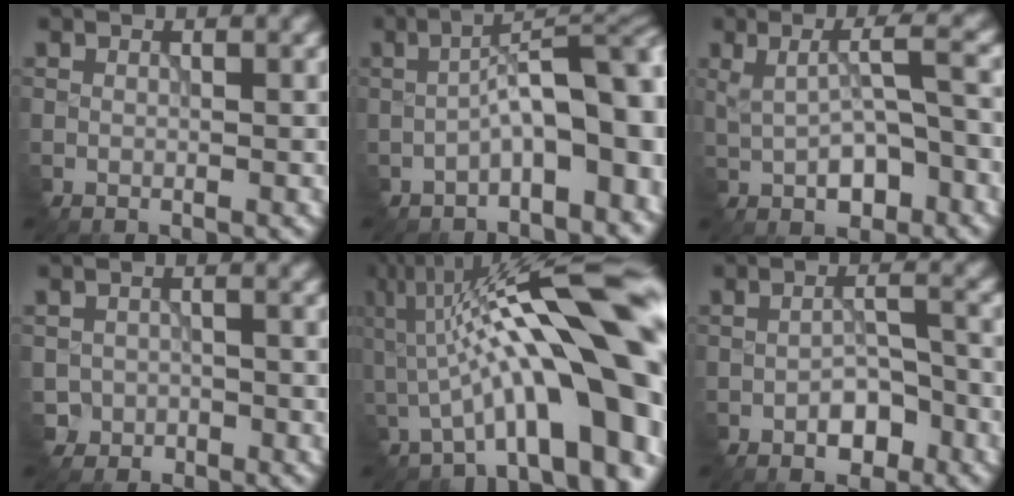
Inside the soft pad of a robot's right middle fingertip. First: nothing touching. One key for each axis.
{"total": 9.5, "fx": -1.9, "fy": 3.6, "fz": 8.6, "tx": -0.122, "ty": 0.016, "tz": -0.029}
{"total": 4.4, "fx": 0.0, "fy": 1.4, "fz": 4.2, "tx": -0.067, "ty": 0.006, "tz": 0.003}
{"total": 1.7, "fx": -1.0, "fy": 1.3, "fz": -0.3, "tx": 0.005, "ty": 0.000, "tz": -0.014}
{"total": 17.4, "fx": 1.2, "fy": 5.0, "fz": 16.6, "tx": -0.237, "ty": 0.041, "tz": 0.027}
{"total": 3.1, "fx": -1.8, "fy": 1.4, "fz": 2.1, "tx": -0.035, "ty": 0.003, "tz": -0.029}